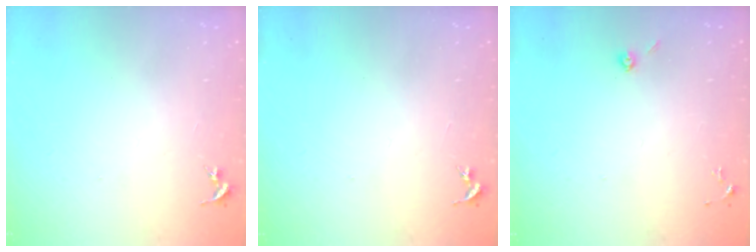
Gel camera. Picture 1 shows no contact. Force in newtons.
{"total": 0.0}
{"total": 3.9, "press": 3.8, "slide": 0.9}